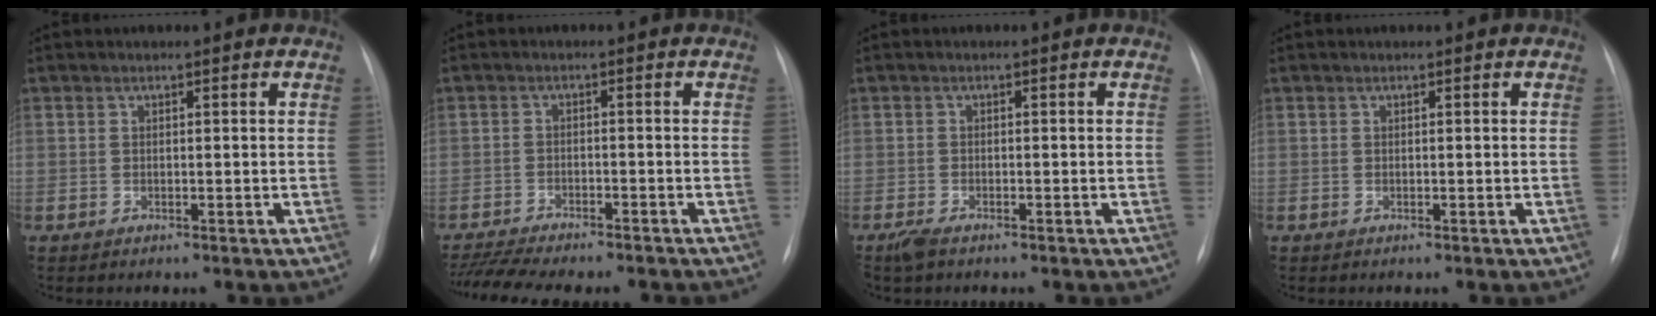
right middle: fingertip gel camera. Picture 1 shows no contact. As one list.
[{"total": 12.3, "force": [-11.0, 1.8, 5.1], "torque": [-0.082, -0.005, -0.155]}, {"total": 2.0, "force": [-1.5, 0.7, 1.1], "torque": [-0.030, -0.005, -0.025]}, {"total": 0.0}]